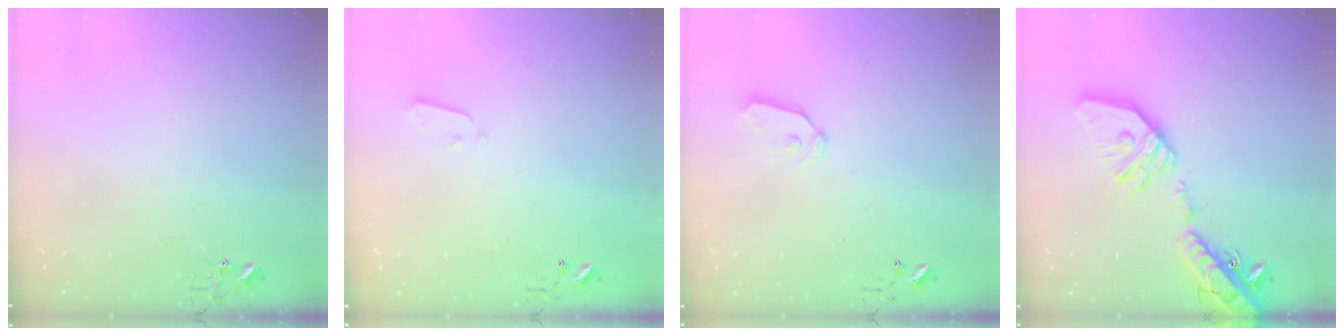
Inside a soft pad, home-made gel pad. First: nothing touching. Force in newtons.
{"total": 2.5, "press": 2.5, "slide": 0.4}
{"total": 6.3, "press": 6.3, "slide": 0.1}
{"total": 23.6, "press": 23.3, "slide": 3.8}